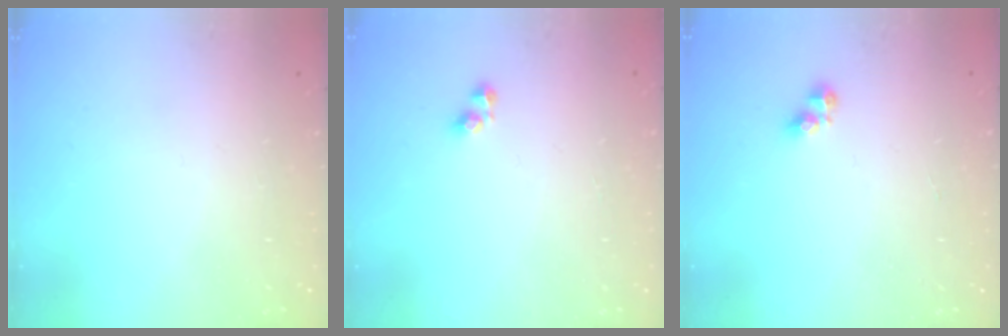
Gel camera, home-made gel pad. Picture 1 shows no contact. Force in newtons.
{"total": 3.6, "press": 3.6, "slide": 0.1}
{"total": 3.4, "press": 3.4, "slide": 0.5}